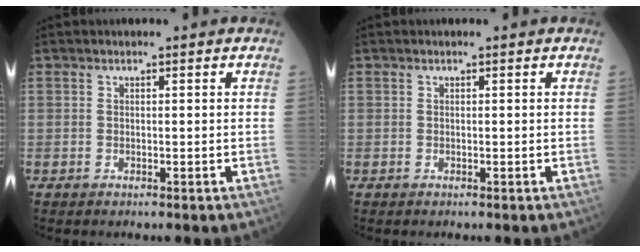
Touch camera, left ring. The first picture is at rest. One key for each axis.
{"total": 0.0}